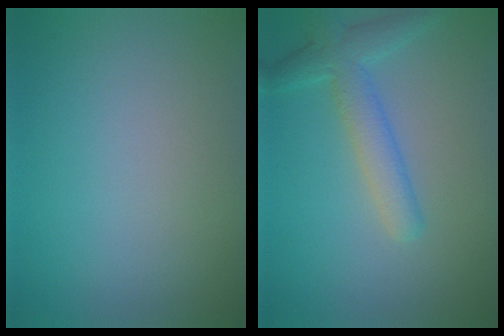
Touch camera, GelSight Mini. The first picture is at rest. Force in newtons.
{"total": 3.7, "press": 3.7, "slide": 0.1}